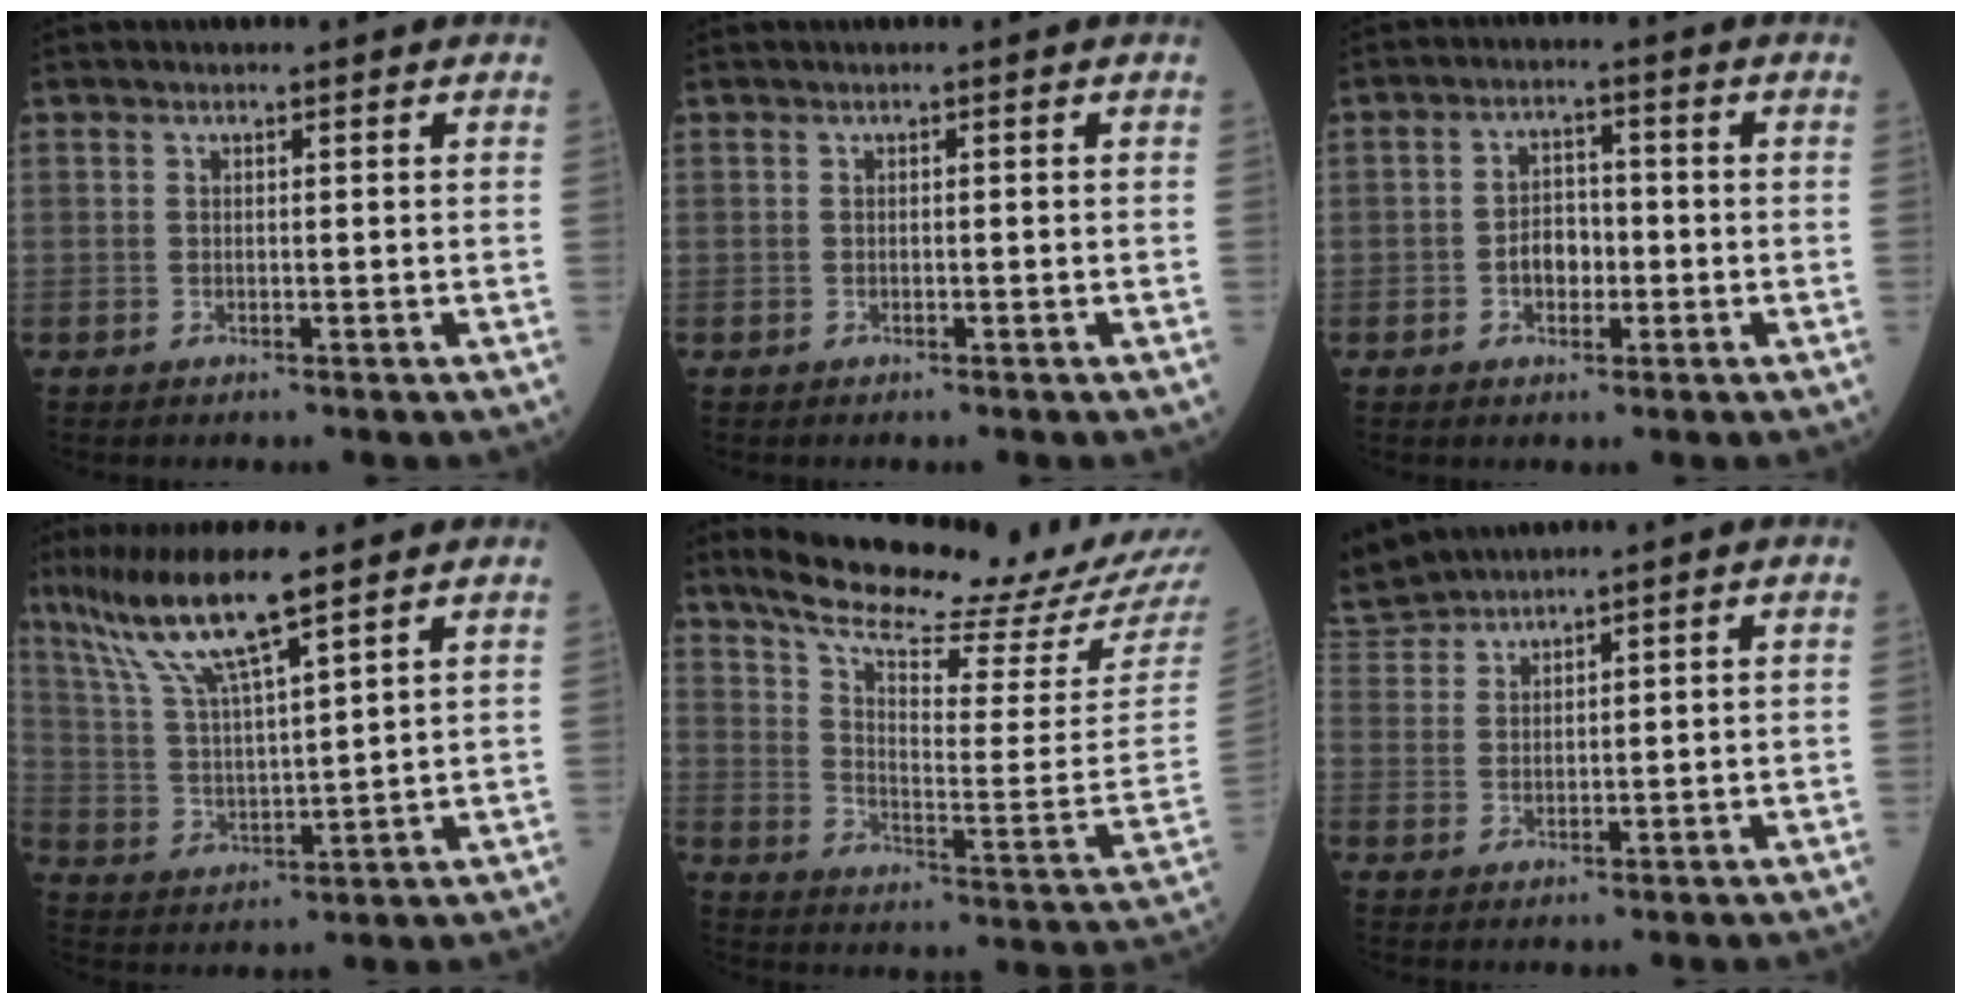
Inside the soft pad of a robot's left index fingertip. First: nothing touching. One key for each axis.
{"total": 0.0}
{"total": 4.4, "fx": -1.3, "fy": 2.8, "fz": 3.1, "tx": -0.055, "ty": 0.008, "tz": -0.025}
{"total": 11.4, "fx": 8.4, "fy": 0.3, "fz": 7.7, "tx": -0.157, "ty": 0.004, "tz": 0.163}
{"total": 20.8, "fx": 18.9, "fy": -0.2, "fz": 8.7, "tx": -0.151, "ty": -0.084, "tz": 0.265}
{"total": 5.4, "fx": 5.3, "fy": 0.7, "fz": 0.4, "tx": -0.019, "ty": 0.017, "tz": 0.111}